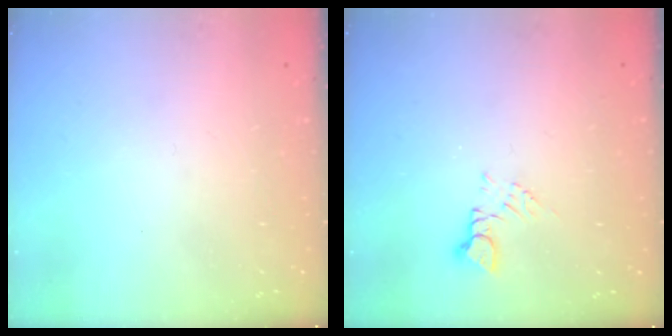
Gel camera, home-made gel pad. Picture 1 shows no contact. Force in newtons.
{"total": 3.3, "press": 3.3, "slide": 0.4}